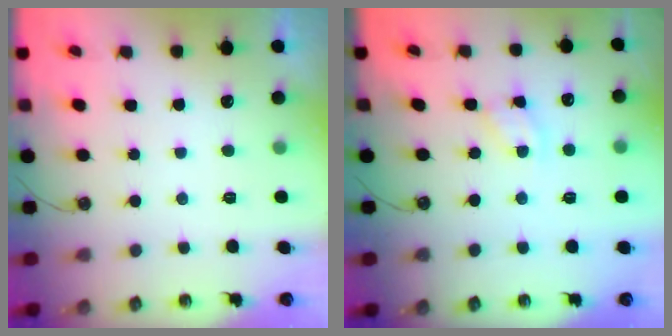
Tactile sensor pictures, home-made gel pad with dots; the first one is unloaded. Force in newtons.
{"total": 4.2, "press": 4.2, "slide": 0.5}